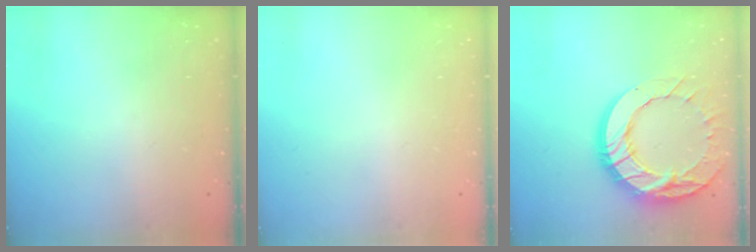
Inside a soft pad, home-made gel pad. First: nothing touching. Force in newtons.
{"total": 0.0}
{"total": 20.9, "press": 20.8, "slide": 1.9}